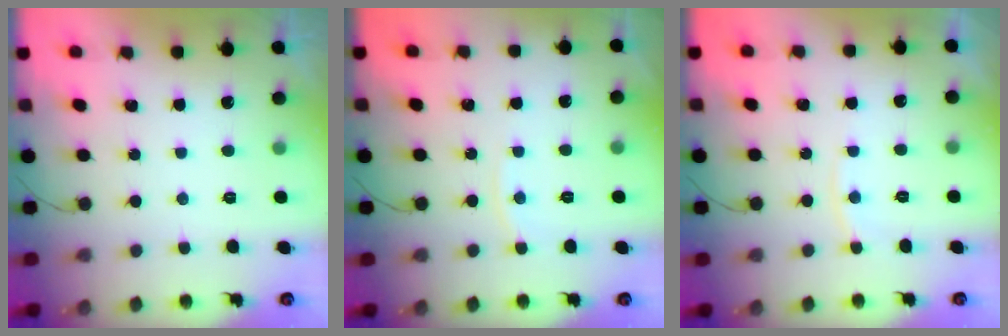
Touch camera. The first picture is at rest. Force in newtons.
{"total": 3.0, "press": 3.0, "slide": 0.4}
{"total": 5.2, "press": 5.2, "slide": 0.6}